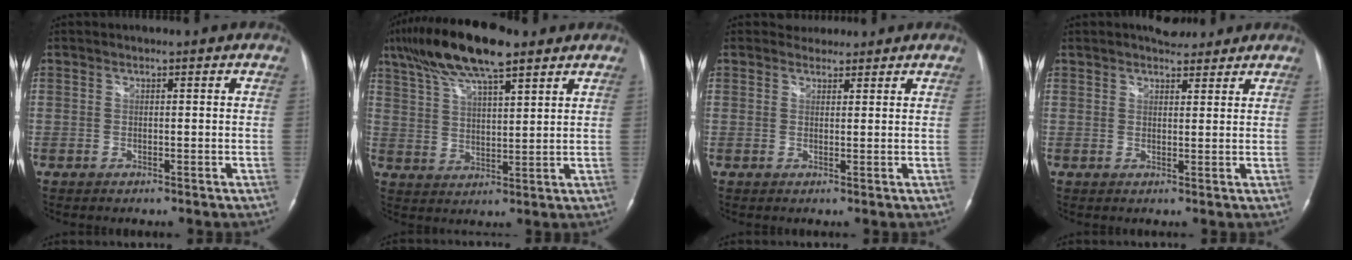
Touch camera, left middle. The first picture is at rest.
{"total": 14.0, "force": [9.7, 3.0, 9.6], "torque": [-0.191, 0.024, 0.175]}
{"total": 2.2, "force": [1.9, 1.0, -0.3], "torque": [0.001, 0.007, 0.026]}
{"total": 4.0, "force": [3.5, 1.6, 1.3], "torque": [-0.022, 0.003, 0.052]}